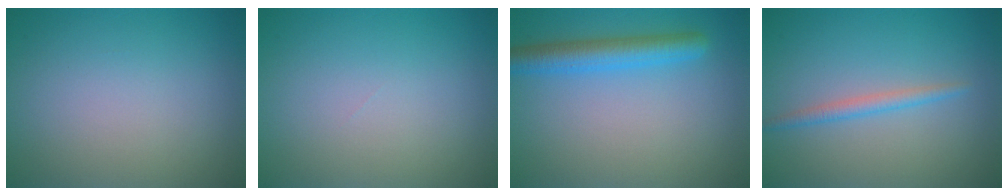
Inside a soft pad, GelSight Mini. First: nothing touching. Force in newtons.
{"total": 0.0}
{"total": 3.8, "press": 3.8, "slide": 0.2}
{"total": 1.6, "press": 1.6, "slide": 0.0}